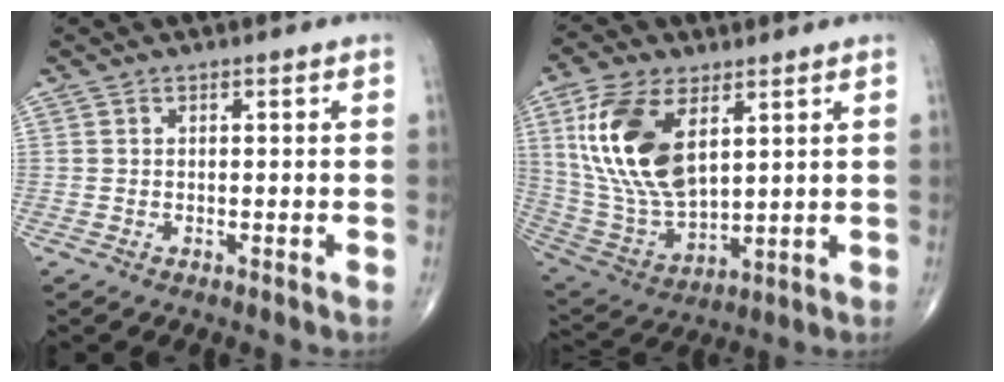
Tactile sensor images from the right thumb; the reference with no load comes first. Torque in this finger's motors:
{"motor_torque": [-0.76, 1.75, 1.80, 0.96, 0.52]}